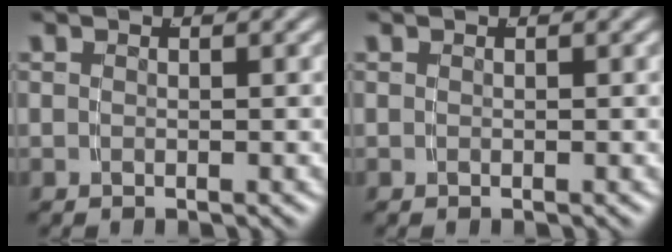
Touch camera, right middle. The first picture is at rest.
{"total": 0.0}